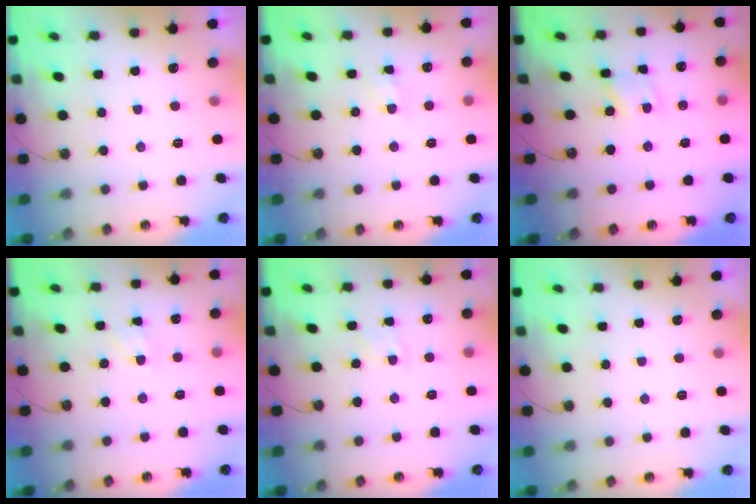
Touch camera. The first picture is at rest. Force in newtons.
{"total": 5.3, "press": 5.3, "slide": 0.6}
{"total": 1.2, "press": 1.2, "slide": 0.1}
{"total": 1.8, "press": 1.8, "slide": 0.2}
{"total": 3.3, "press": 3.3, "slide": 0.5}
{"total": 0.0}